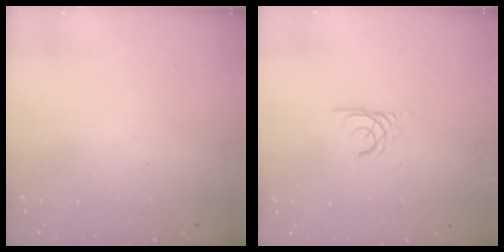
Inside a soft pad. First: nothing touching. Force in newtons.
{"total": 2.2, "press": 2.2, "slide": 0.3}